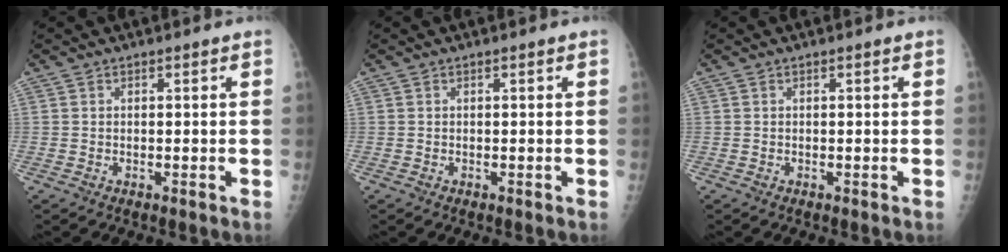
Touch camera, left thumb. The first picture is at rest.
{"total": 0.0}
{"total": 0.0}